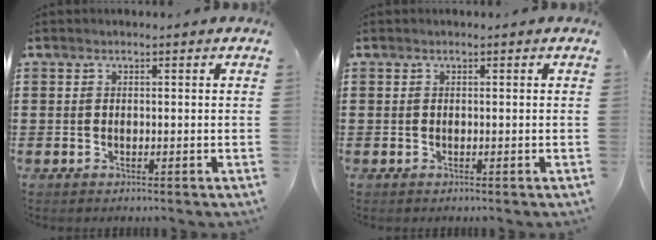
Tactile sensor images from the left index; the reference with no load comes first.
{"total": 0.0}